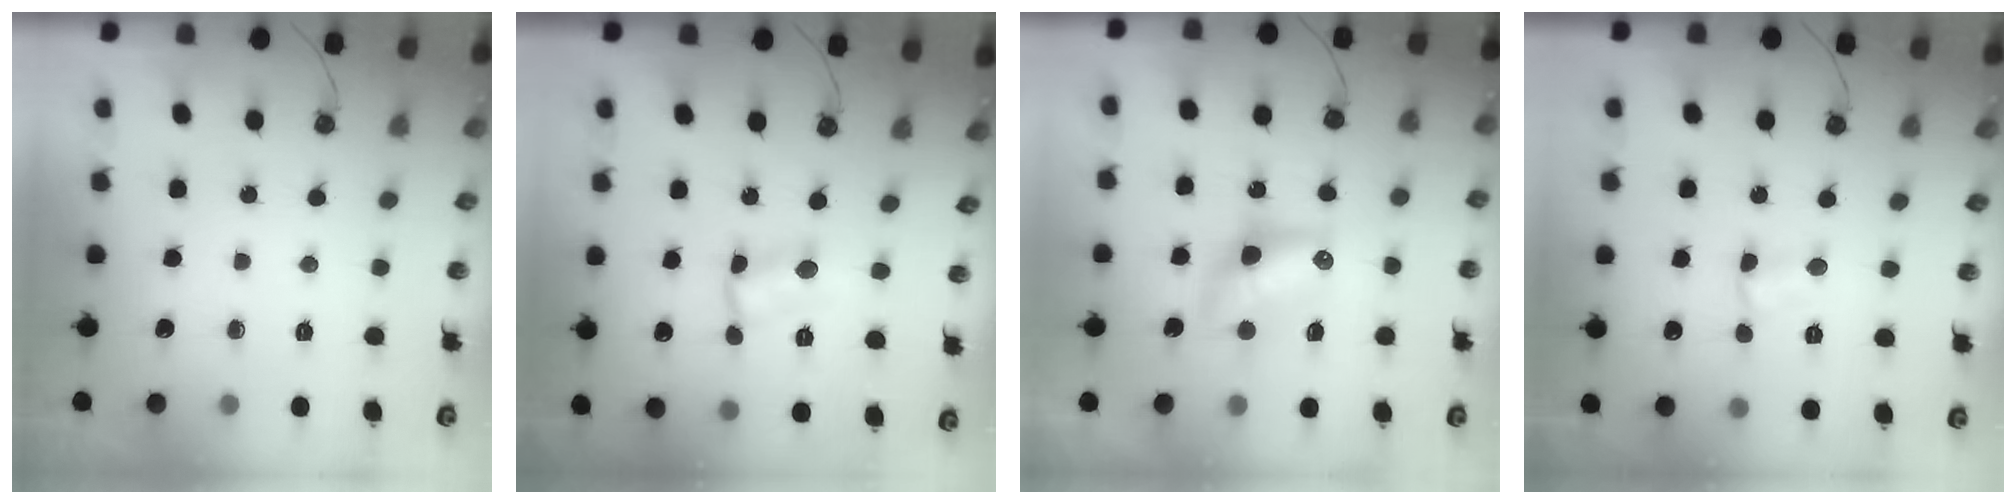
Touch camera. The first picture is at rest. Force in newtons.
{"total": 2.3, "press": 2.3, "slide": 0.1}
{"total": 8.5, "press": 8.5, "slide": 0.3}
{"total": 3.6, "press": 3.6, "slide": 0.5}